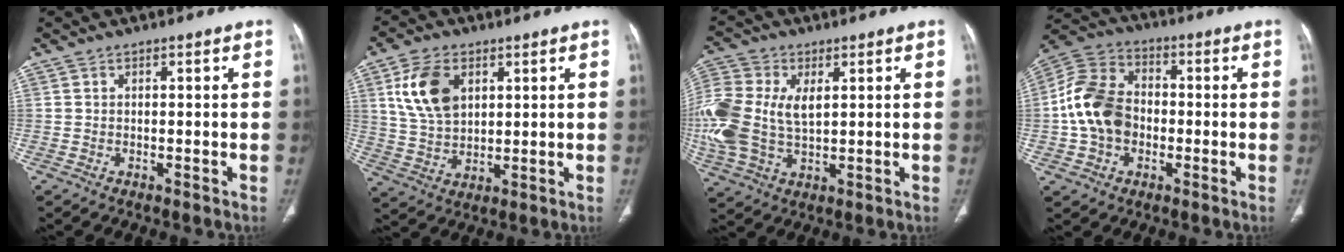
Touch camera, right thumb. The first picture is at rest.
{"total": 10.9, "force": [4.0, 6.9, 7.3], "torque": [-0.130, -0.011, 0.083]}
{"total": 17.9, "force": [2.3, 11.4, 13.6], "torque": [-0.341, 0.002, 0.047]}
{"total": 13.5, "force": [-1.5, 10.2, 8.7], "torque": [-0.156, 0.034, -0.037]}